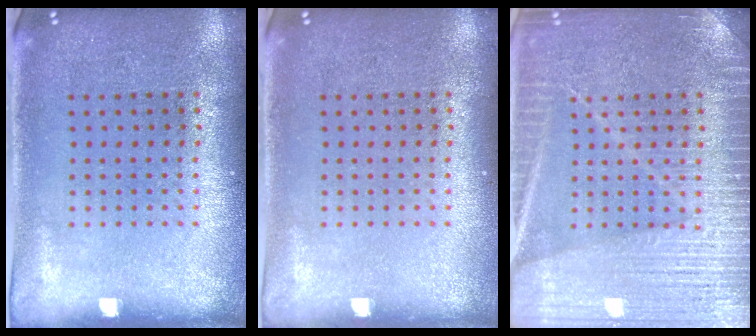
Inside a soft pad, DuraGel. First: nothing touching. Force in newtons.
{"total": 0.0}
{"total": 6.1, "press": 6.1, "slide": 0.9}